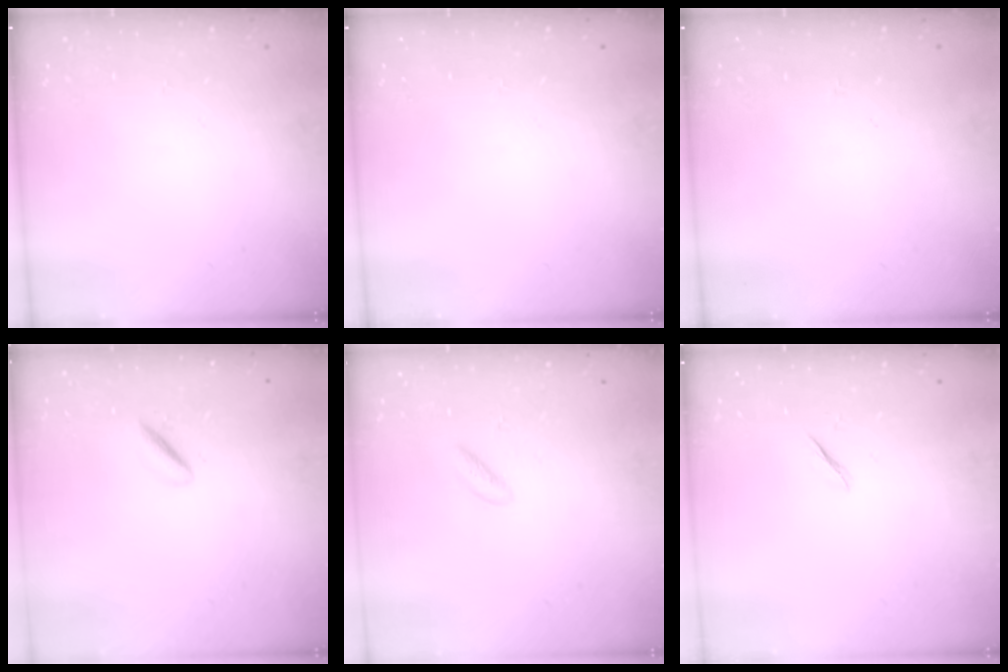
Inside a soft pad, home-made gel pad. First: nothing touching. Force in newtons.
{"total": 0.0}
{"total": 0.0}
{"total": 1.8, "press": 1.7, "slide": 0.6}
{"total": 2.3, "press": 2.2, "slide": 0.9}
{"total": 1.7, "press": 1.6, "slide": 0.5}